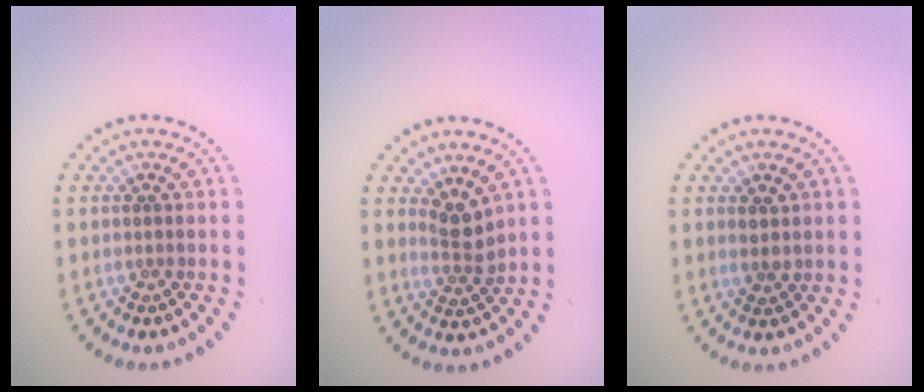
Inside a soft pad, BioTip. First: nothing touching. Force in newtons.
{"total": 2.4, "press": 1.8, "slide": 1.5}
{"total": 1.2, "press": 1.0, "slide": 0.5}